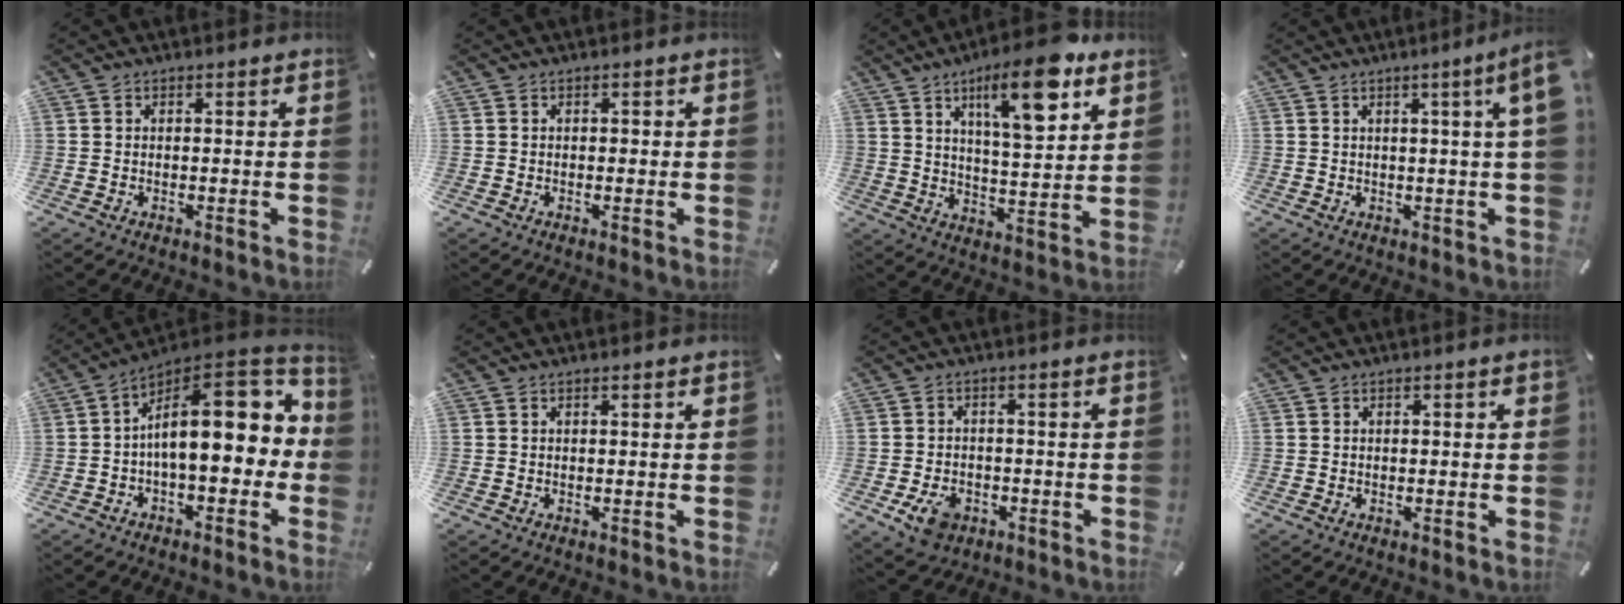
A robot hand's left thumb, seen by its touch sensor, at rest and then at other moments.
{"total": 0.6, "force": [0.1, 0.5, 0.3], "torque": [-0.005, 0.003, 0.000]}
{"total": 14.9, "force": [8.9, 4.6, 11.0], "torque": [-0.165, -0.042, 0.142]}
{"total": 7.0, "force": [2.8, -0.2, 6.4], "torque": [-0.107, -0.011, 0.043]}
{"total": 17.8, "force": [2.5, 8.2, 15.6], "torque": [-0.226, -0.028, 0.043]}
{"total": 0.5, "force": [0.2, 0.0, 0.5], "torque": [-0.008, 0.000, 0.004]}
{"total": 6.1, "force": [-2.6, 4.6, 2.9], "torque": [-0.055, 0.008, -0.049]}
{"total": 1.0, "force": [0.2, 0.1, 0.9], "torque": [-0.017, 0.000, 0.003]}